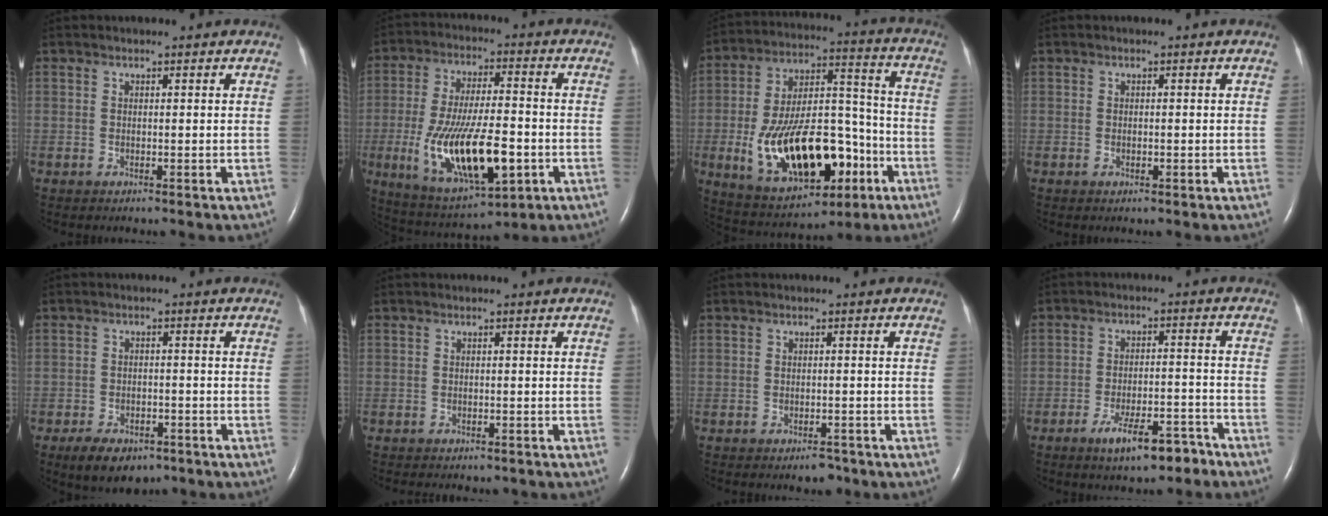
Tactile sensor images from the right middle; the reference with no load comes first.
{"total": 17.6, "force": [-4.5, 5.4, 16.1], "torque": [-0.308, -0.013, -0.064]}
{"total": 21.8, "force": [-7.4, 9.8, 18.0], "torque": [-0.324, 0.017, -0.102]}
{"total": 0.8, "force": [-0.3, 0.4, 0.6], "torque": [-0.016, -0.001, -0.003]}
{"total": 7.6, "force": [-5.3, 4.0, 3.7], "torque": [-0.063, -0.001, -0.078]}
{"total": 4.1, "force": [-3.4, 1.7, 1.5], "torque": [-0.021, -0.004, -0.035]}
{"total": 2.1, "force": [-1.6, 1.0, 1.0], "torque": [-0.015, 0.001, -0.016]}
{"total": 7.8, "force": [-5.5, 2.2, 5.0], "torque": [-0.089, 0.000, -0.085]}